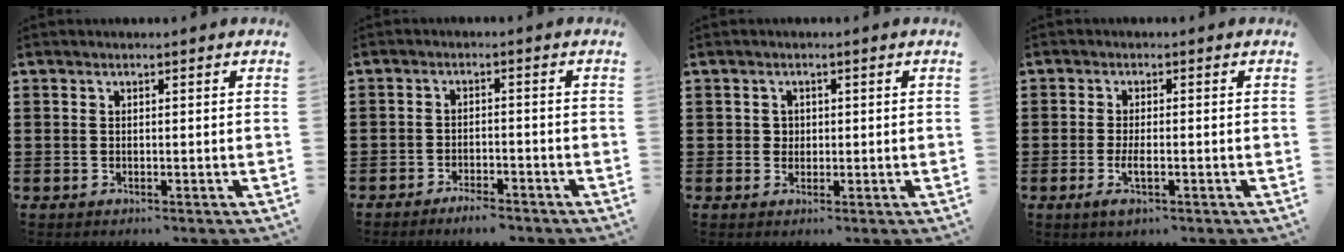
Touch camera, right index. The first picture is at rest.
{"total": 2.6, "force": [-2.5, 0.3, 0.6], "torque": [-0.015, 0.002, -0.049]}
{"total": 1.5, "force": [0.3, 1.4, 0.4], "torque": [-0.012, 0.009, 0.004]}
{"total": 3.1, "force": [-1.0, 0.8, 2.8], "torque": [-0.060, -0.007, -0.021]}